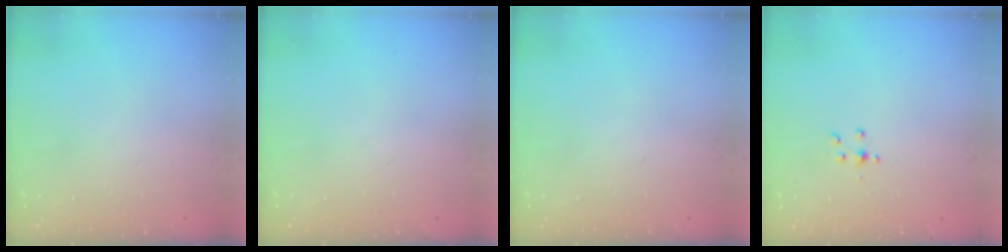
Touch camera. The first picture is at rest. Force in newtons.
{"total": 0.0}
{"total": 0.0}
{"total": 4.0, "press": 3.8, "slide": 1.3}